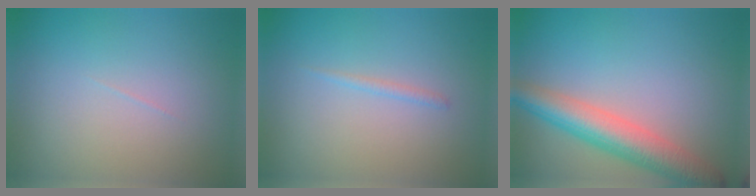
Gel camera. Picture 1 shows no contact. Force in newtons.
{"total": 0.7, "press": 0.7, "slide": 0.1}
{"total": 6.2, "press": 6.2, "slide": 0.2}